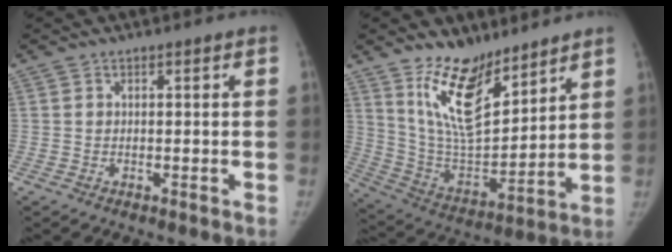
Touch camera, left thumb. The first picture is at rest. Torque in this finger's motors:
{"motor_torque": [0.37, 0.25, 1.46, -1.32, 0.29]}